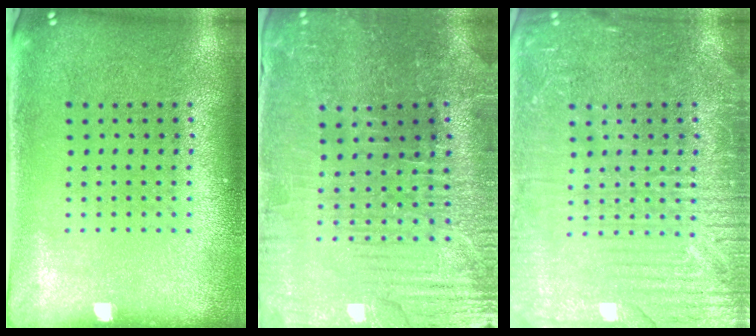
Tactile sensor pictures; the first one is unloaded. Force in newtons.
{"total": 3.7, "press": 3.7, "slide": 0.5}
{"total": 4.0, "press": 4.0, "slide": 0.6}